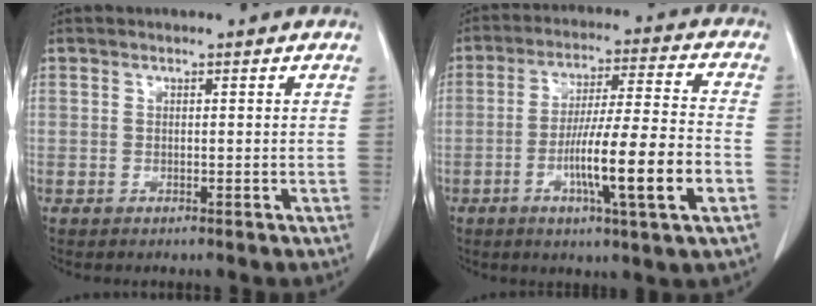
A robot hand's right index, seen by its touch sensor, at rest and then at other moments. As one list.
[{"total": 14.2, "force": [-4.5, 0.1, 13.4], "torque": [-0.232, -0.005, -0.077]}]